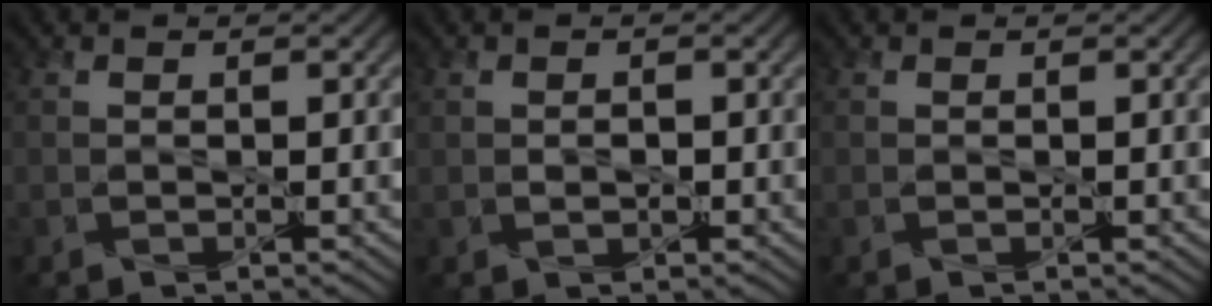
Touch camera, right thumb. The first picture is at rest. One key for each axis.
{"total": 1.2, "fx": -0.3, "fy": 0.9, "fz": 0.7, "tx": -0.024, "ty": -0.004, "tz": -0.003}
{"total": 0.0}